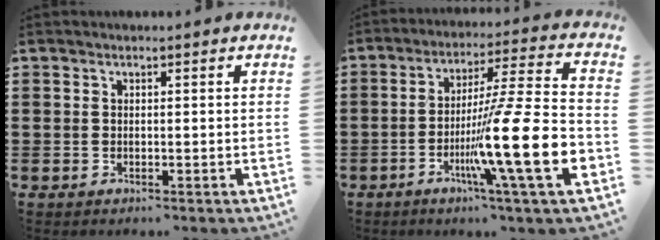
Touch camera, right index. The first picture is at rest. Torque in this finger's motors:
{"motor_torque": [2.14, 0.00, 1.05, 0.21]}